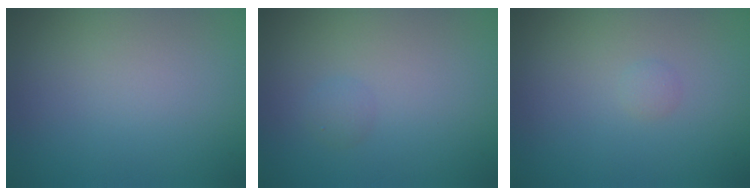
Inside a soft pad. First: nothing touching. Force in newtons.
{"total": 0.9, "press": 0.9, "slide": 0.0}
{"total": 0.5, "press": 0.5, "slide": 0.0}